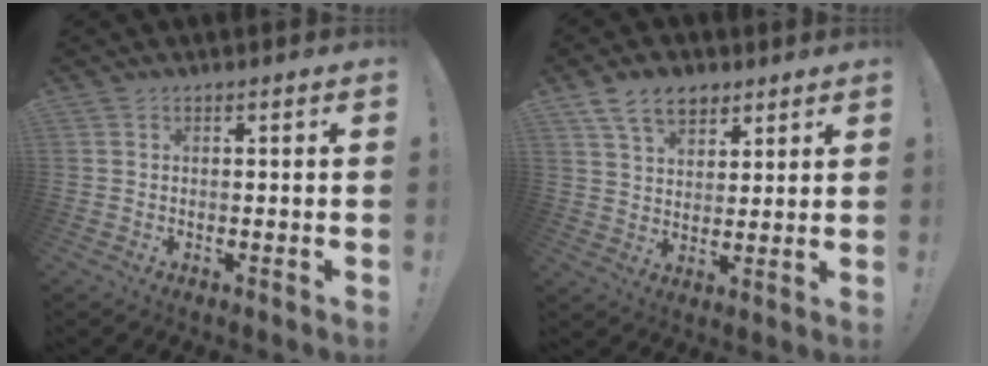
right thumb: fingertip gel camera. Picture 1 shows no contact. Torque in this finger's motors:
{"motor_torque": [-0.10, 0.27, 0.28, 0.24, 0.18]}